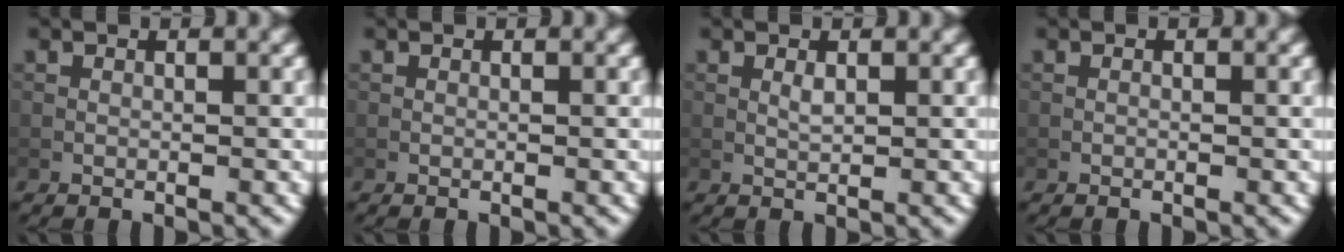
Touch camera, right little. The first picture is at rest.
{"total": 0.0}
{"total": 0.8, "force": [0.2, 0.2, 0.7], "torque": [-0.017, 0.000, 0.004]}
{"total": 0.0}